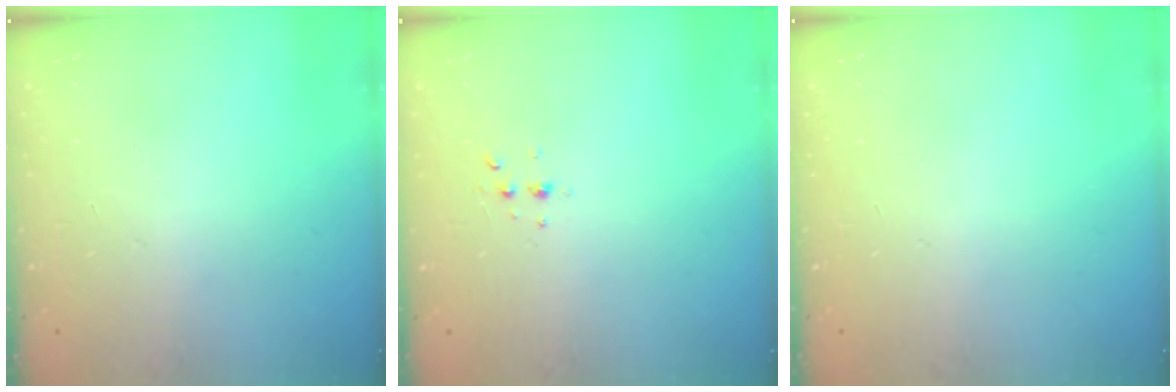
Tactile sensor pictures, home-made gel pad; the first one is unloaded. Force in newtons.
{"total": 3.1, "press": 3.0, "slide": 0.9}
{"total": 0.0}